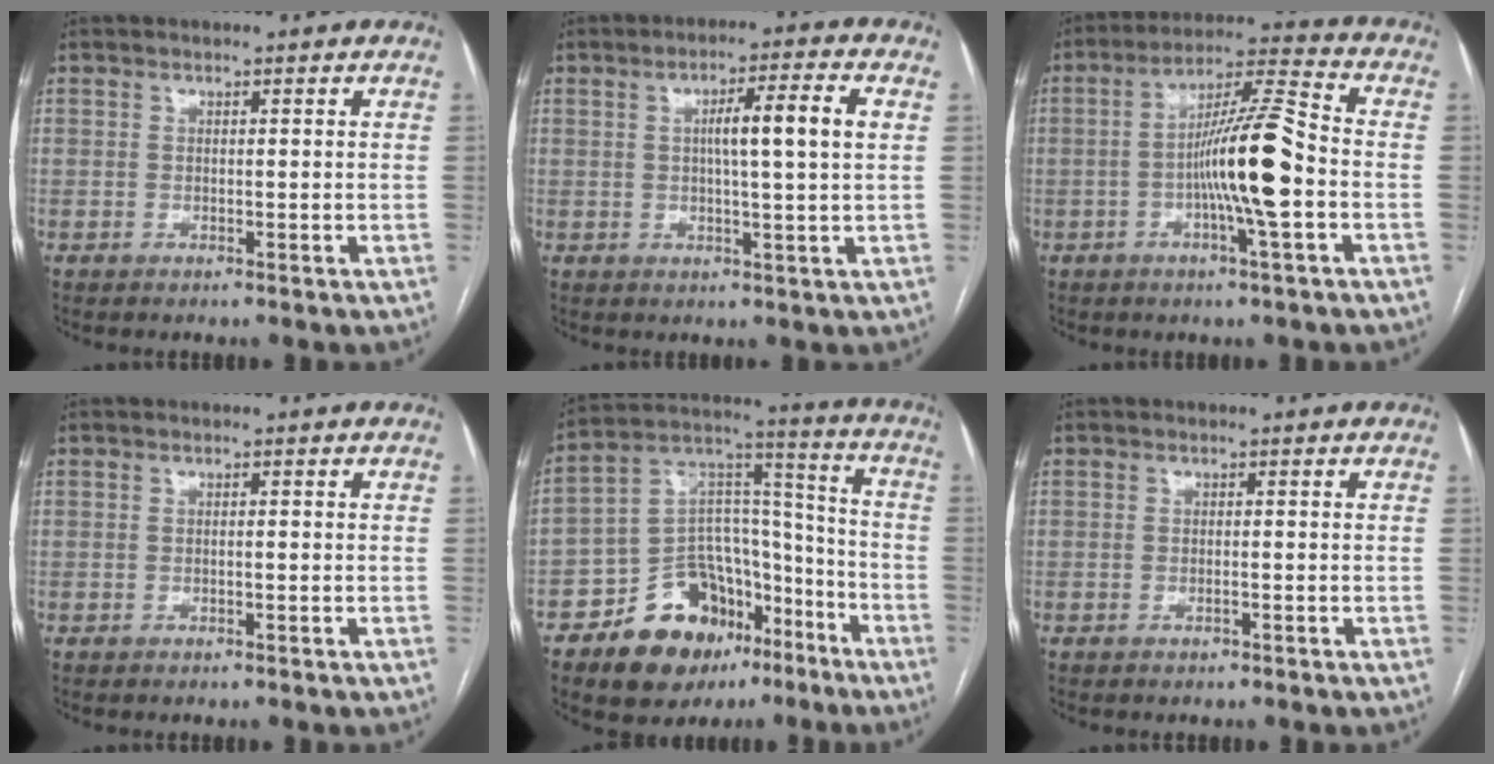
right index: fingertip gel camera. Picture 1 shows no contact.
{"total": 7.8, "force": [1.4, 0.0, 7.7], "torque": [-0.123, 0.010, 0.022]}
{"total": 12.5, "force": [-2.5, 0.5, 12.2], "torque": [-0.217, 0.010, -0.048]}
{"total": 0.5, "force": [-0.1, 0.1, 0.5], "torque": [-0.009, 0.000, -0.001]}
{"total": 18.2, "force": [-11.1, 11.0, 9.2], "torque": [-0.131, 0.064, -0.172]}
{"total": 0.7, "force": [-0.4, 0.2, 0.5], "torque": [-0.012, 0.000, -0.005]}